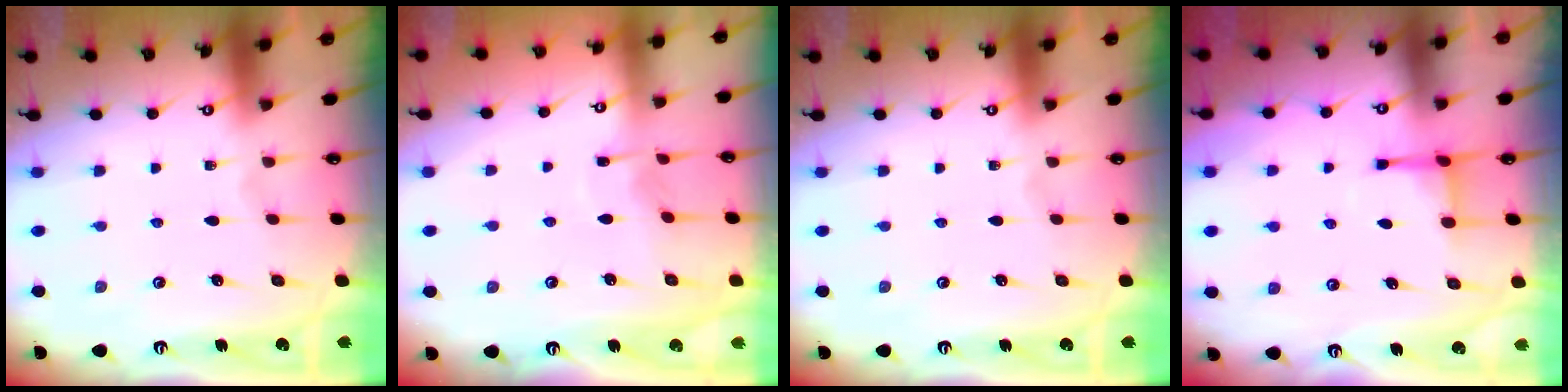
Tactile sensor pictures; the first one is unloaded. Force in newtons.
{"total": 3.2, "press": 3.2, "slide": 0.4}
{"total": 0.0}
{"total": 3.7, "press": 3.6, "slide": 0.6}